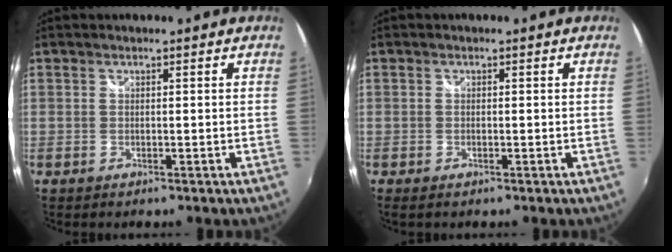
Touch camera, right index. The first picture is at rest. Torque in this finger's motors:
{"motor_torque": [0.43, 0.24, 0.12, 0.05]}